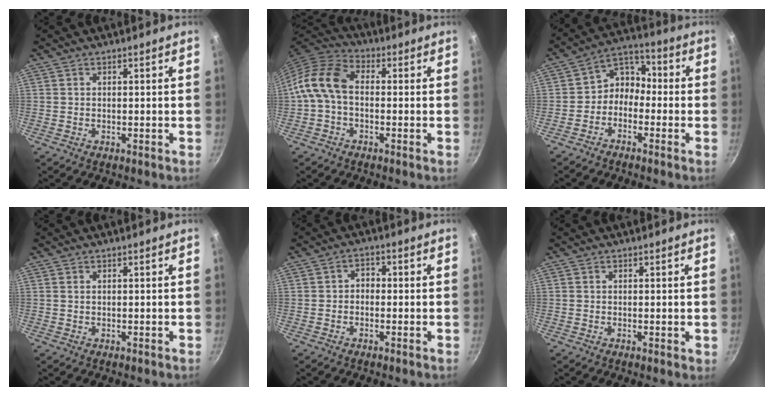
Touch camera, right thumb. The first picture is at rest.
{"total": 9.4, "force": [-0.9, 6.3, 7.0], "torque": [-0.132, 0.035, -0.036]}
{"total": 6.7, "force": [-2.3, 5.4, 3.4], "torque": [-0.029, 0.046, -0.060]}
{"total": 0.0}
{"total": 2.4, "force": [-0.6, 1.9, 1.3], "torque": [-0.011, 0.012, -0.015]}
{"total": 0.8, "force": [0.0, 0.1, 0.8], "torque": [-0.010, -0.004, -0.002]}